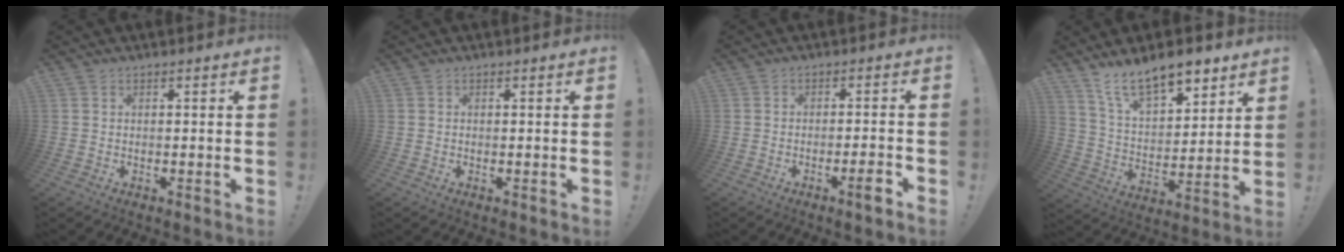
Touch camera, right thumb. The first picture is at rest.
{"total": 0.0}
{"total": 4.7, "force": [-2.7, 0.2, 3.8], "torque": [-0.058, 0.007, -0.044]}
{"total": 14.3, "force": [10.6, 6.1, 7.5], "torque": [-0.130, -0.064, 0.193]}